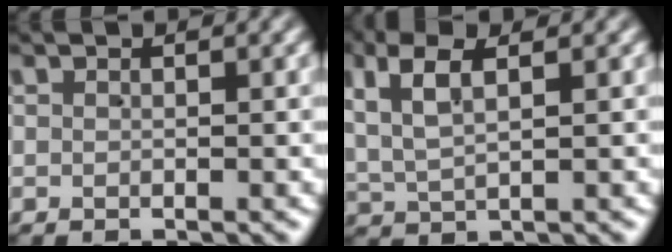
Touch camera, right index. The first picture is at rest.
{"total": 4.2, "force": [1.9, 2.3, 3.0], "torque": [-0.074, 0.005, 0.037]}